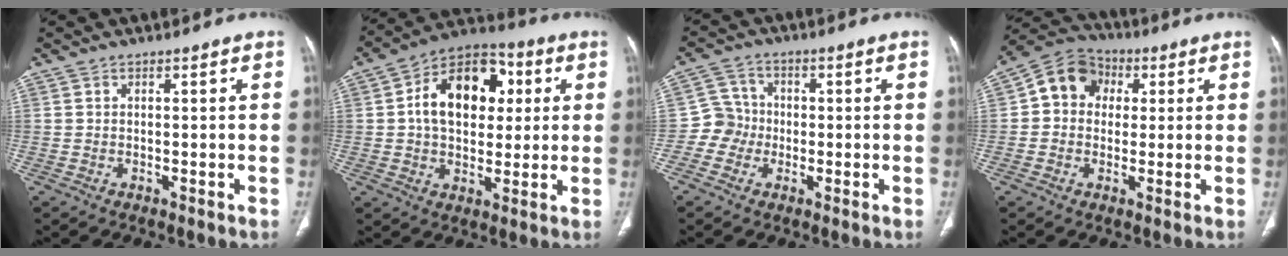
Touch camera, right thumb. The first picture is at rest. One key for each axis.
{"total": 16.7, "fx": 3.1, "fy": 11.3, "fz": 11.9, "tx": -0.153, "ty": 0.016, "tz": 0.042}
{"total": 5.5, "fx": -1.3, "fy": 5.3, "fz": 1.0, "tx": 0.013, "ty": 0.016, "tz": -0.036}
{"total": 9.6, "fx": 1.5, "fy": 8.3, "fz": 4.6, "tx": -0.056, "ty": 0.019, "tz": 0.010}